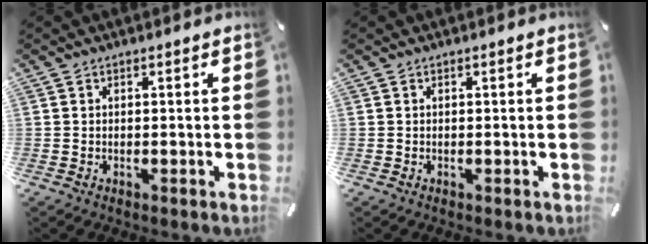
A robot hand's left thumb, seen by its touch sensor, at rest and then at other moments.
{"total": 0.0}